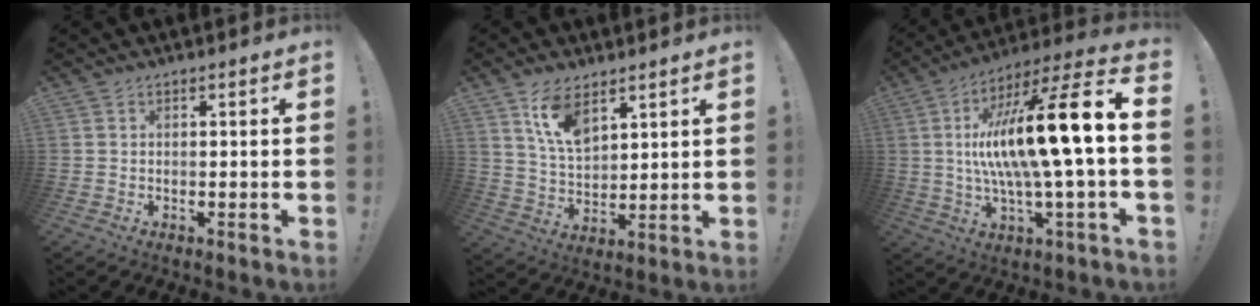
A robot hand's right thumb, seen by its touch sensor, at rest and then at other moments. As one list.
[{"total": 10.8, "force": [7.1, 5.5, 6.1], "torque": [-0.120, -0.029, 0.137]}, {"total": 21.7, "force": [1.2, 3.0, 21.5], "torque": [-0.390, -0.012, -0.001]}]